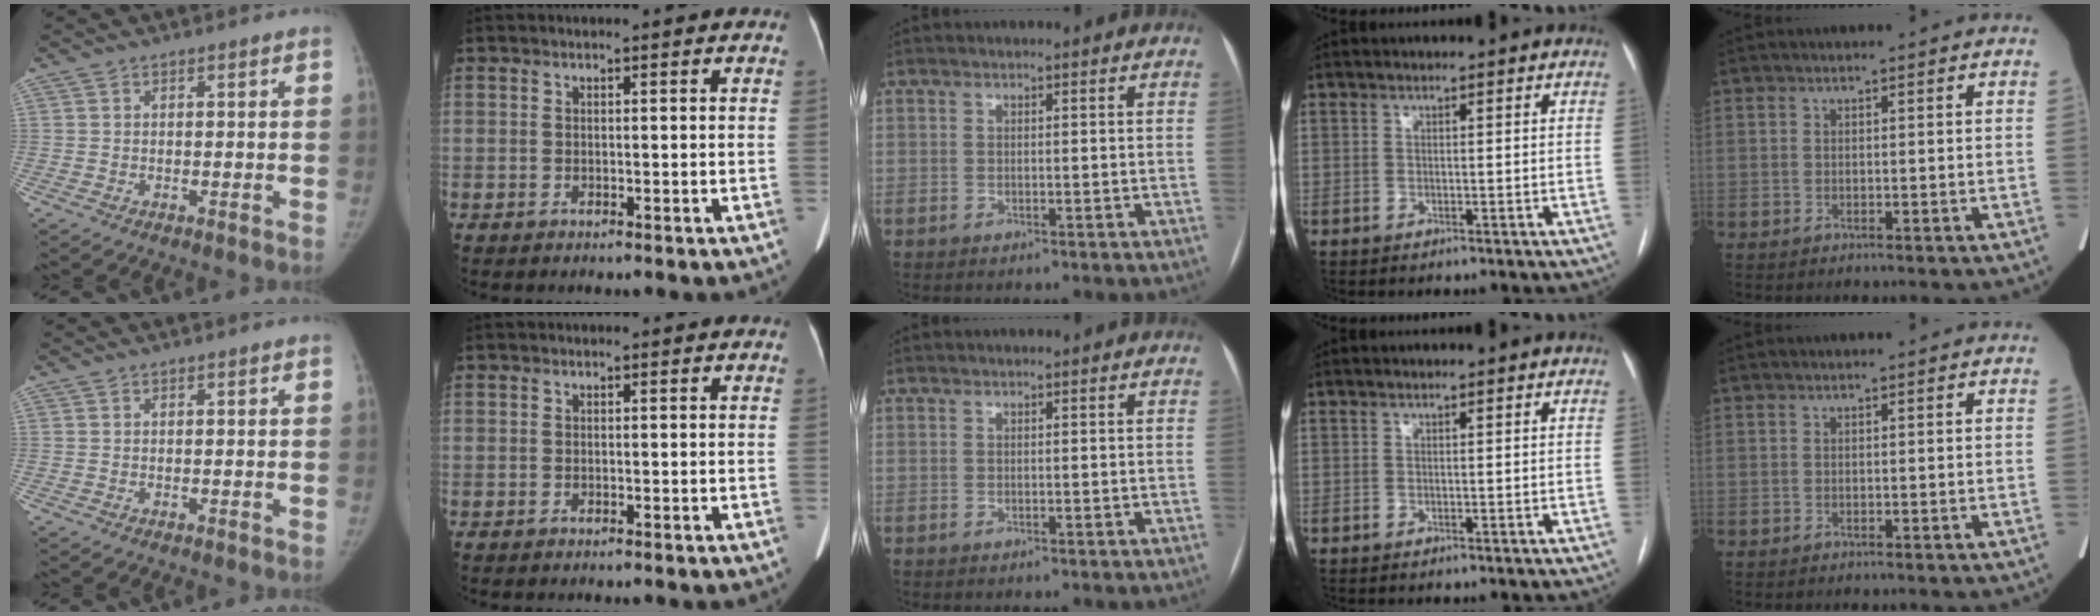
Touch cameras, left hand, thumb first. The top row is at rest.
{}